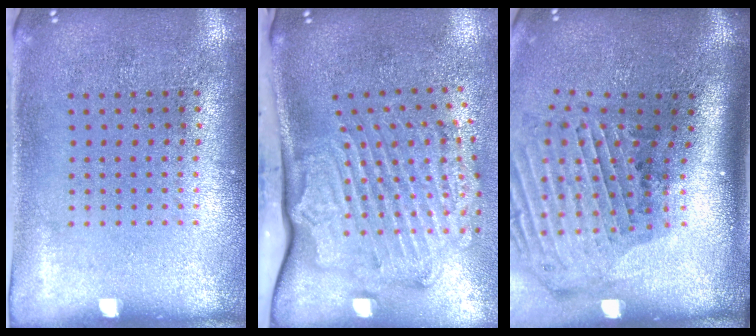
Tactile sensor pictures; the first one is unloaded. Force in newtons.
{"total": 2.6, "press": 2.2, "slide": 1.4}
{"total": 2.9, "press": 2.1, "slide": 2.0}